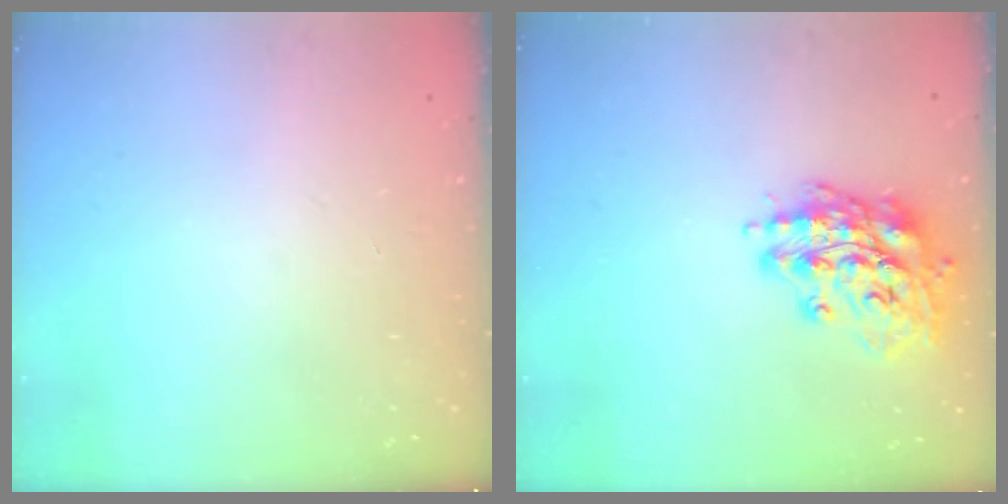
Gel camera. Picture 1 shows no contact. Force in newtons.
{"total": 14.5, "press": 14.3, "slide": 2.1}